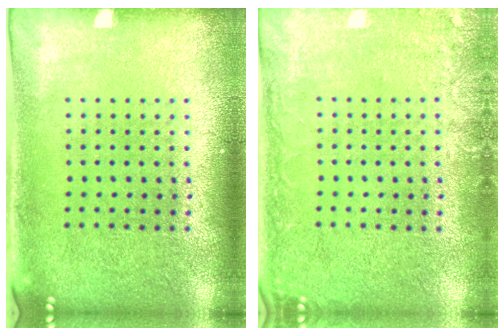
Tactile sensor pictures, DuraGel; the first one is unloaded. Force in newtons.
{"total": 2.4, "press": 2.4, "slide": 0.4}